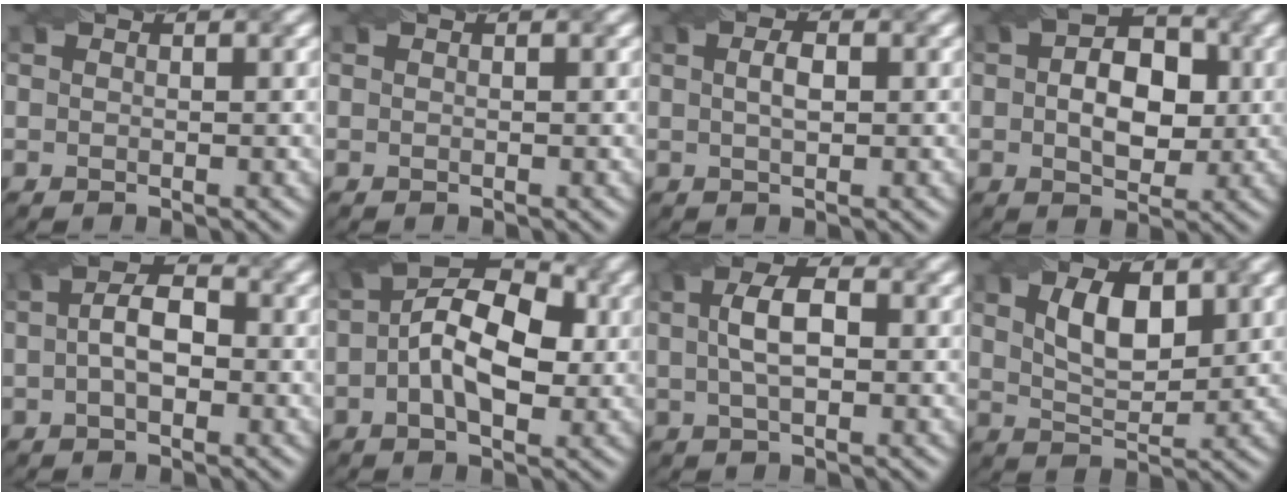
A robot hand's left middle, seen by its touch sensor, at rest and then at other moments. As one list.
[{"total": 0.0}, {"total": 1.0, "force": [-0.5, 0.5, 0.8], "torque": [-0.005, 0.003, 0.006]}, {"total": 5.4, "force": [-0.4, 3.8, 3.8], "torque": [-0.050, 0.006, 0.004]}, {"total": 3.3, "force": [-0.8, 1.9, 2.6], "torque": [-0.033, 0.011, -0.006]}, {"total": 7.8, "force": [-0.4, 4.4, 6.4], "torque": [-0.094, 0.020, 0.000]}, {"total": 3.0, "force": [-0.2, 1.4, 2.7], "torque": [-0.047, 0.010, 0.008]}, {"total": 3.4, "force": [1.0, 1.8, 2.7], "torque": [-0.050, 0.000, 0.036]}]